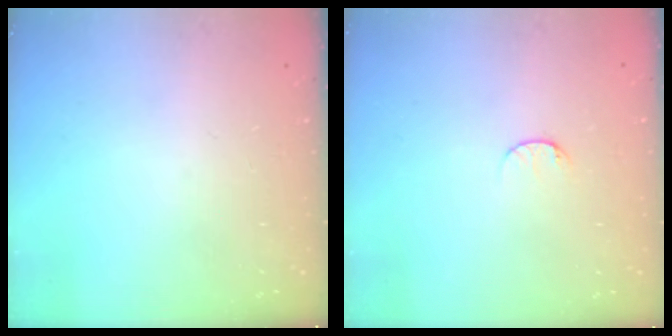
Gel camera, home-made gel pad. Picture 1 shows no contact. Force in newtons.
{"total": 5.3, "press": 5.3, "slide": 0.6}